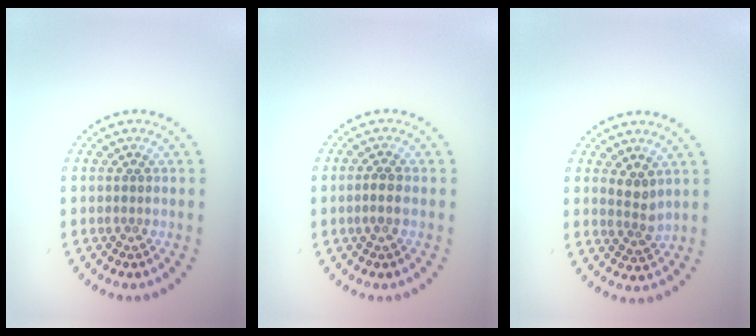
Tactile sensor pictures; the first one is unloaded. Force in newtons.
{"total": 1.2, "press": 1.0, "slide": 0.5}
{"total": 1.8, "press": 1.5, "slide": 1.0}